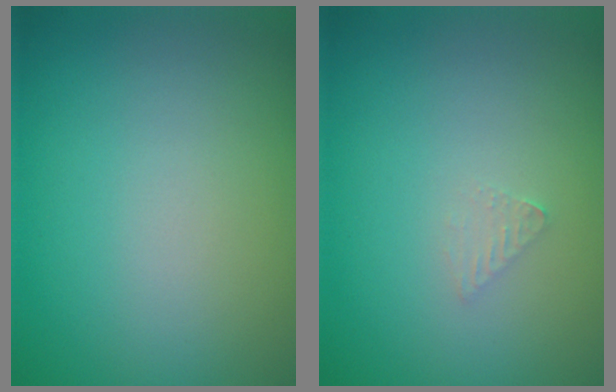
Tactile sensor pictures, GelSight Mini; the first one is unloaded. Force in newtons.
{"total": 0.8, "press": 0.8, "slide": 0.1}